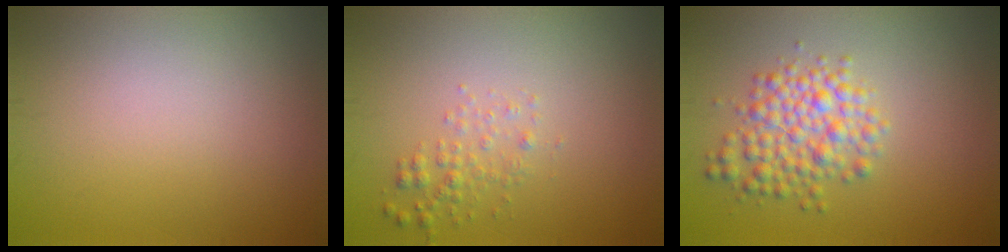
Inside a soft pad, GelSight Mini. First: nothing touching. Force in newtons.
{"total": 1.5, "press": 1.5, "slide": 0.1}
{"total": 4.3, "press": 4.3, "slide": 0.1}